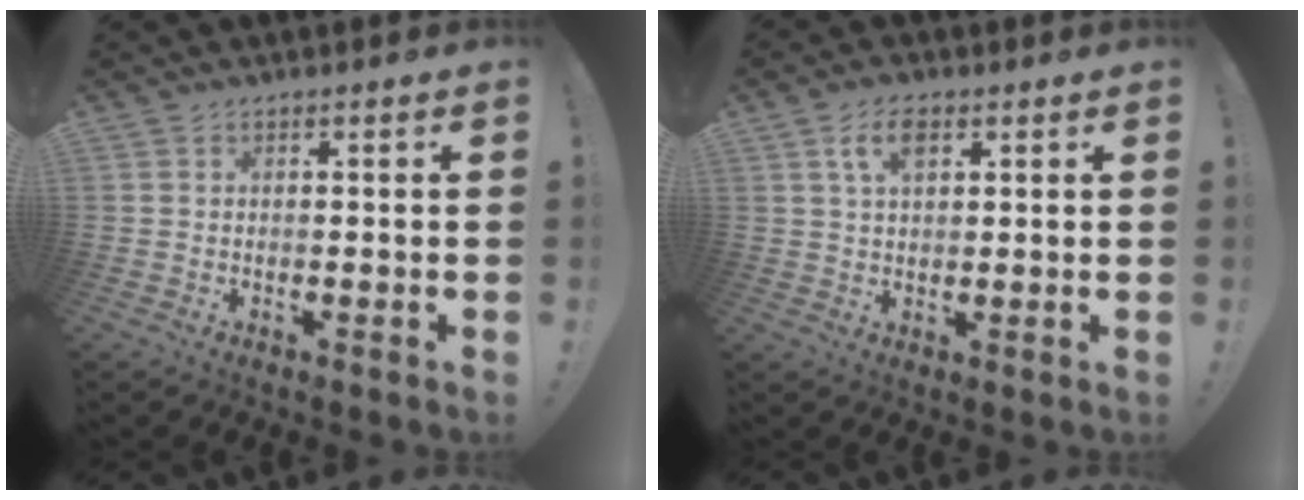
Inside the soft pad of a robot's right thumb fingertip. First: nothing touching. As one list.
[{"total": 5.8, "force": [2.5, 2.9, 4.4], "torque": [-0.078, 0.002, 0.044]}]